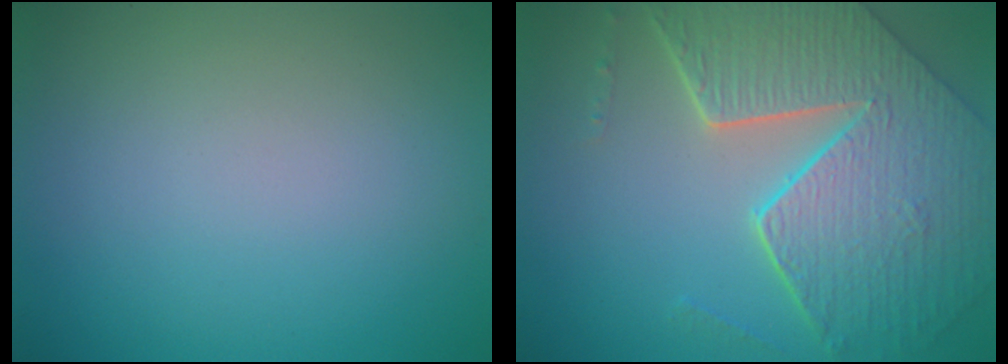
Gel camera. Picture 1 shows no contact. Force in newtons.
{"total": 9.0, "press": 6.4, "slide": 6.4}